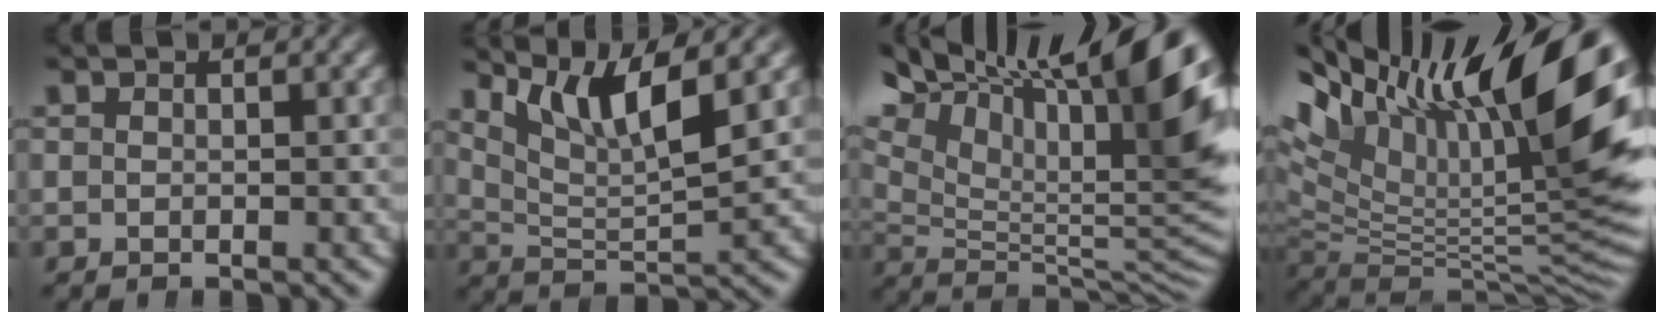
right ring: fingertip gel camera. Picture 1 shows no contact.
{"total": 6.0, "force": [3.4, 2.3, 4.3], "torque": [-0.087, -0.006, 0.062]}
{"total": 16.0, "force": [3.7, 7.8, 13.4], "torque": [-0.177, 0.000, 0.061]}
{"total": 17.8, "force": [3.9, 8.9, 14.9], "torque": [-0.222, -0.011, 0.077]}